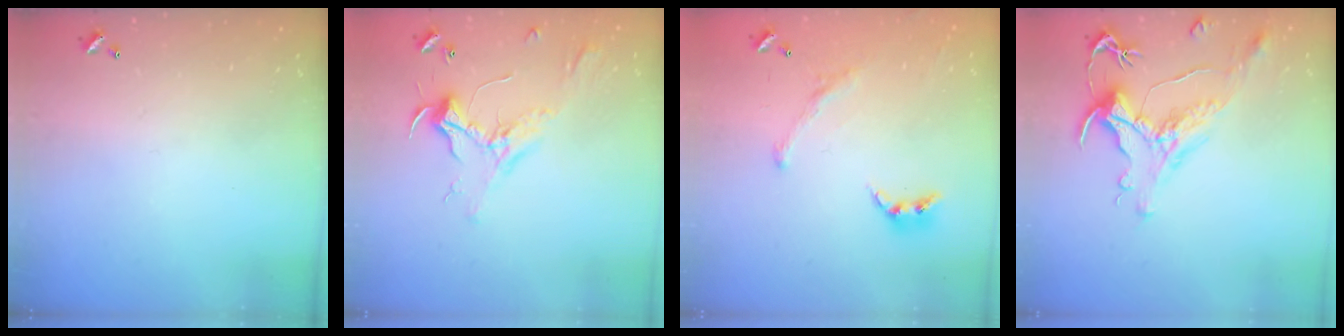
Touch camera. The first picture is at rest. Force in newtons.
{"total": 2.2, "press": 2.1, "slide": 0.7}
{"total": 1.2, "press": 0.6, "slide": 1.0}
{"total": 1.8, "press": 1.2, "slide": 1.3}